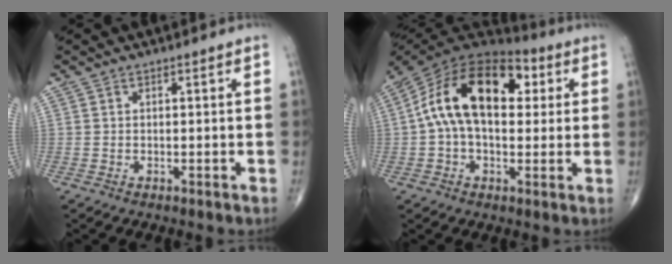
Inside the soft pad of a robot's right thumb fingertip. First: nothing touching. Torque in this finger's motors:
{"motor_torque": [1.38, 1.58, 1.62, 0.01, 0.64]}